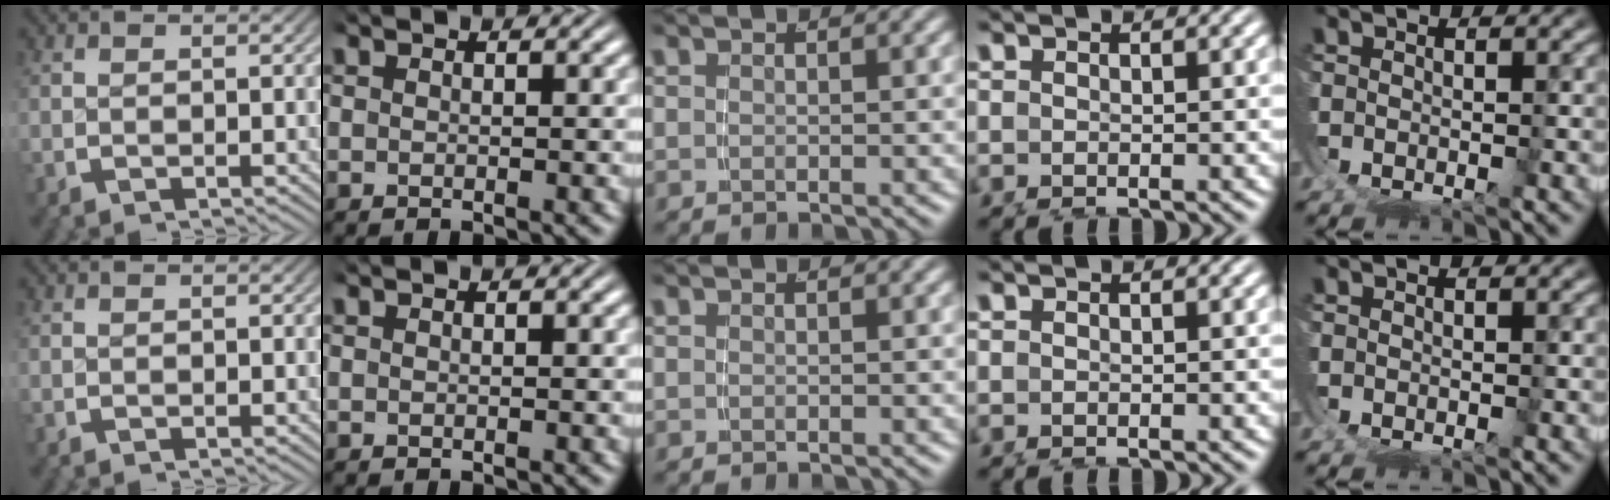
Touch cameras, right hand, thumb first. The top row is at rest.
{}